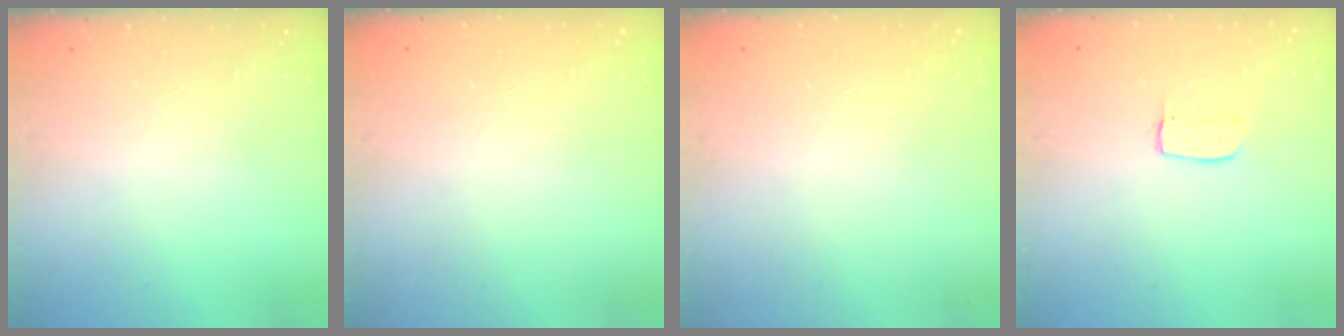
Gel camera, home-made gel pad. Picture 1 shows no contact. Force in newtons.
{"total": 0.0}
{"total": 0.0}
{"total": 5.0, "press": 5.0, "slide": 0.3}